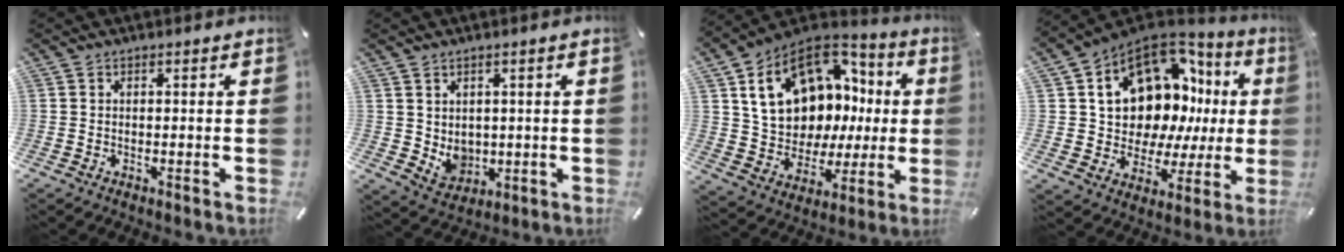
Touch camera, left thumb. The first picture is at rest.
{"total": 5.7, "force": [1.8, 5.3, 1.3], "torque": [-0.021, -0.022, 0.037]}
{"total": 18.3, "force": [6.6, 13.9, 10.0], "torque": [-0.177, -0.034, 0.132]}
{"total": 16.6, "force": [6.6, 11.8, 9.7], "torque": [-0.151, -0.062, 0.126]}